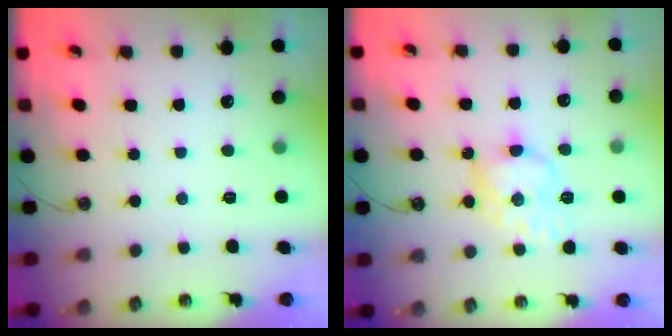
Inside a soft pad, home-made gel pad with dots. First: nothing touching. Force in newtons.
{"total": 10.1, "press": 10.1, "slide": 0.4}